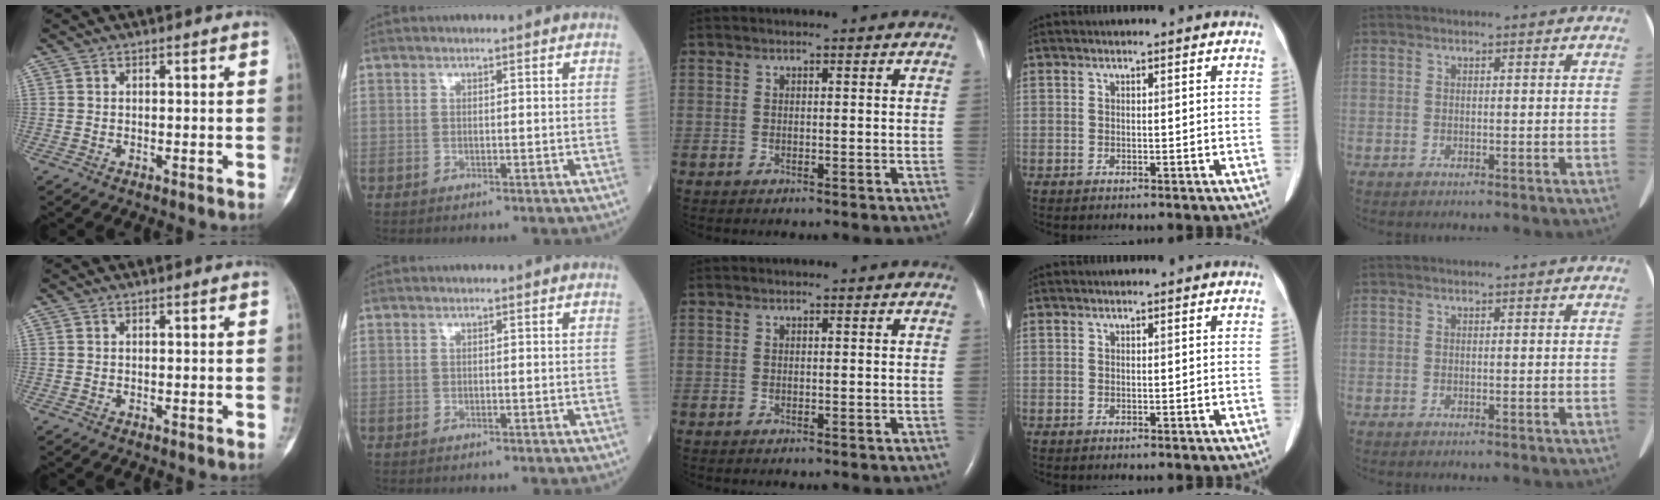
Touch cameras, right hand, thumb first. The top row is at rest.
{}